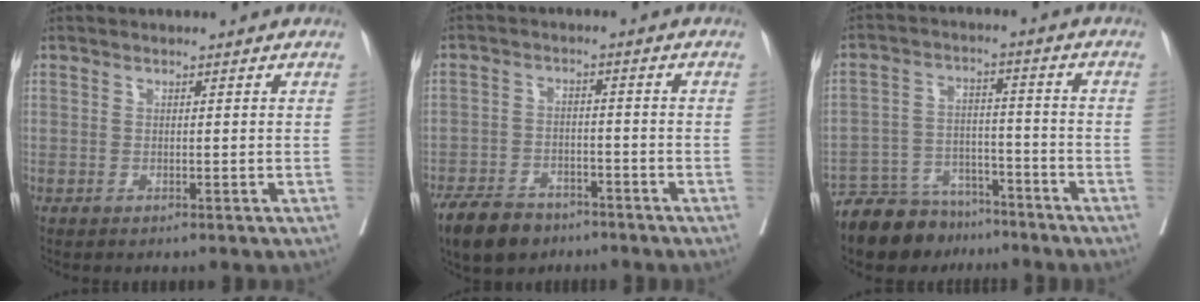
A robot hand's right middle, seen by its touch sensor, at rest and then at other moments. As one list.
[{"total": 8.1, "force": [-6.2, 4.1, 3.2], "torque": [-0.056, -0.004, -0.107]}, {"total": 10.7, "force": [-9.4, 4.7, 2.1], "torque": [-0.026, 0.020, -0.156]}]